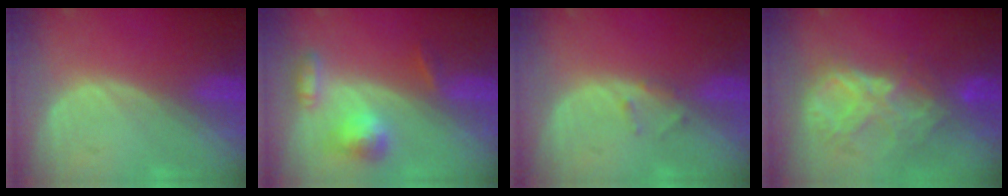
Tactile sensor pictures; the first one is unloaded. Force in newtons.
{"total": 5.7, "press": 5.2, "slide": 2.4}
{"total": 1.3, "press": 1.3, "slide": 0.4}
{"total": 9.0, "press": 7.8, "slide": 4.6}